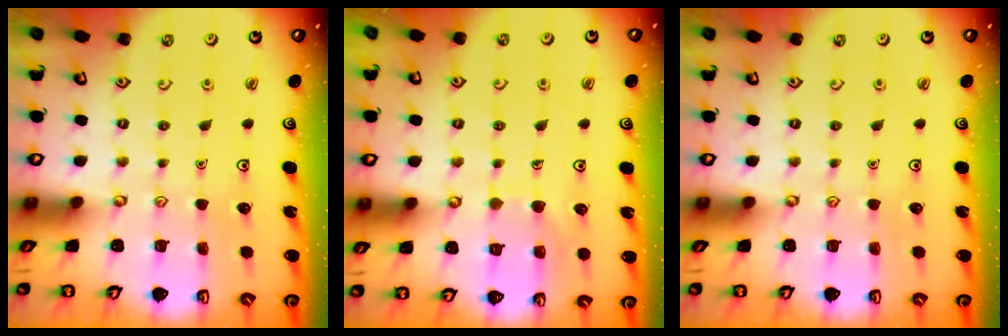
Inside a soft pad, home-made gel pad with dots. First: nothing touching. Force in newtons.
{"total": 6.3, "press": 6.3, "slide": 0.6}
{"total": 0.0}